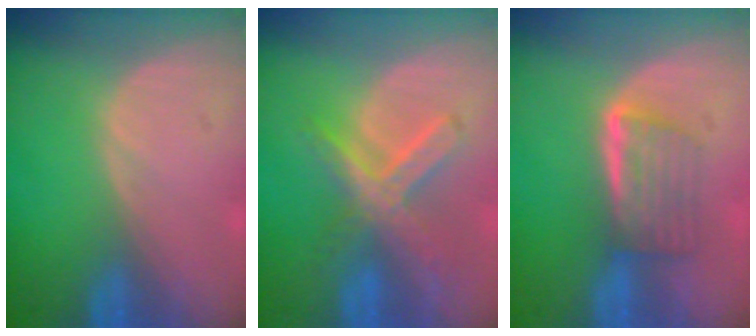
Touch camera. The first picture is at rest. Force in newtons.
{"total": 7.2, "press": 6.3, "slide": 3.6}
{"total": 5.8, "press": 5.1, "slide": 2.9}